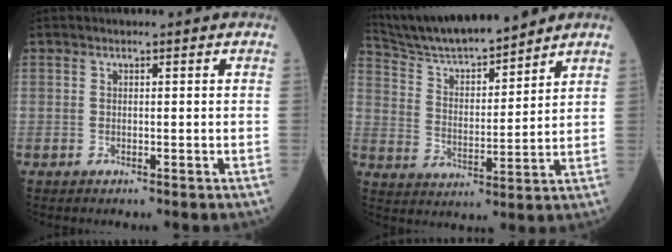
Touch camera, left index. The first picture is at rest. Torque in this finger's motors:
{"motor_torque": [0.11, -0.42, 0.24, 0.05]}